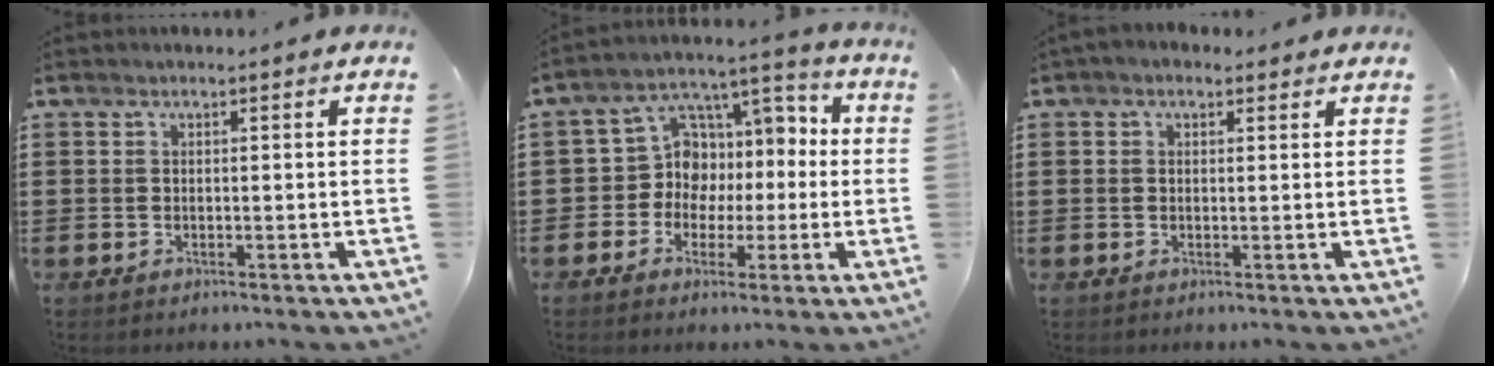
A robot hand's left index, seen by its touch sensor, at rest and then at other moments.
{"total": 8.0, "force": [-1.6, 7.7, 1.3], "torque": [-0.062, -0.002, -0.031]}
{"total": 1.3, "force": [0.5, 1.0, 0.7], "torque": [-0.015, 0.008, 0.009]}